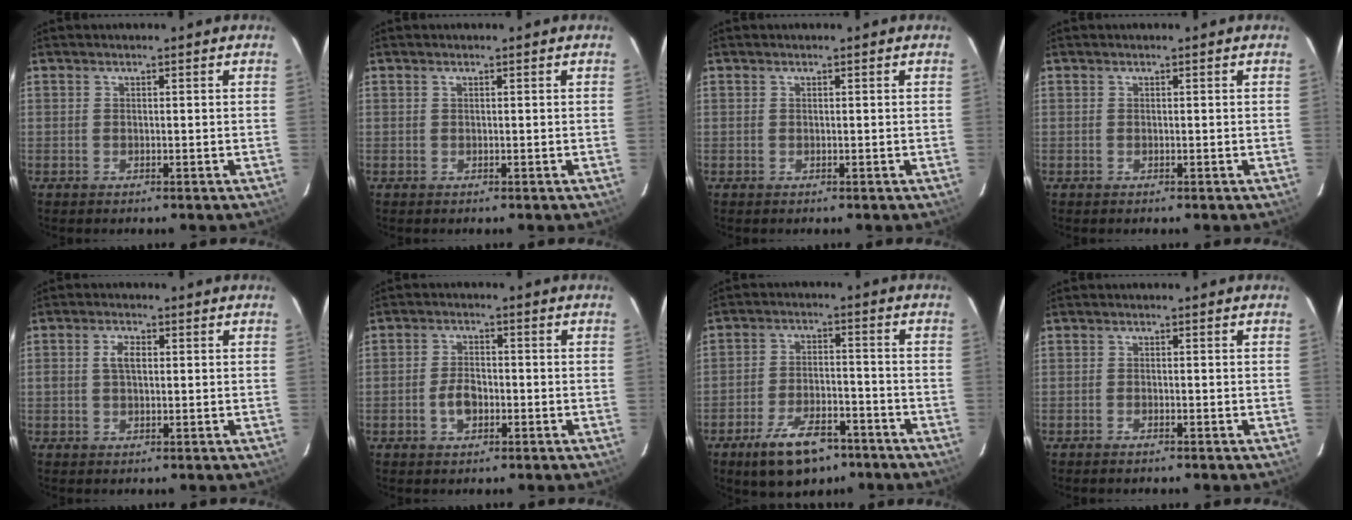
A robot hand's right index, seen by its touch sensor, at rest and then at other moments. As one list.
[{"total": 0.0}, {"total": 0.0}, {"total": 0.0}, {"total": 3.0, "force": [0.5, 1.7, 2.5], "torque": [-0.047, 0.008, 0.010]}, {"total": 4.2, "force": [-1.4, 2.7, 2.9], "torque": [-0.060, 0.005, -0.022]}, {"total": 12.1, "force": [-8.1, 5.5, 7.1], "torque": [-0.148, 0.001, -0.127]}, {"total": 1.0, "force": [-0.9, 0.2, 0.4], "torque": [-0.013, 0.000, -0.019]}]